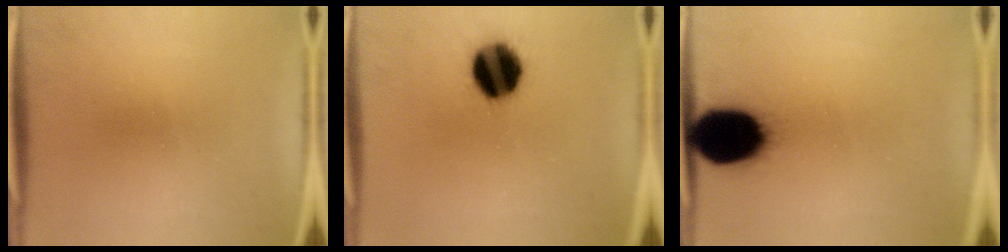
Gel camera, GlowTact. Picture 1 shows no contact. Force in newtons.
{"total": 14.3}
{"total": 19.9}